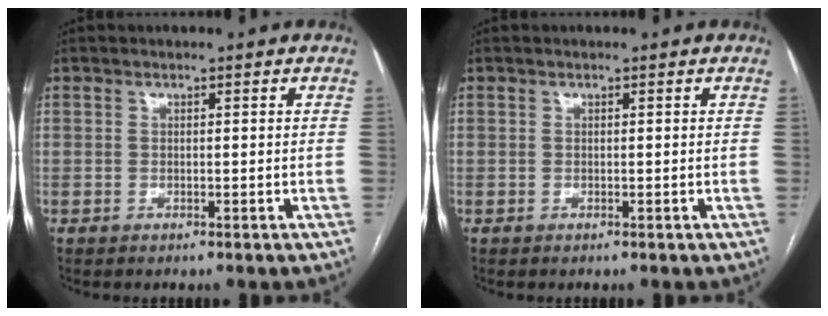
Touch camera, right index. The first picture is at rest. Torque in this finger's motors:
{"motor_torque": [0.10, 0.10, 0.02, 0.00]}